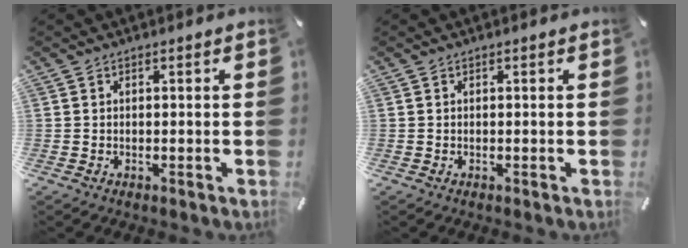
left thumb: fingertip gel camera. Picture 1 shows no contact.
{"total": 0.0}